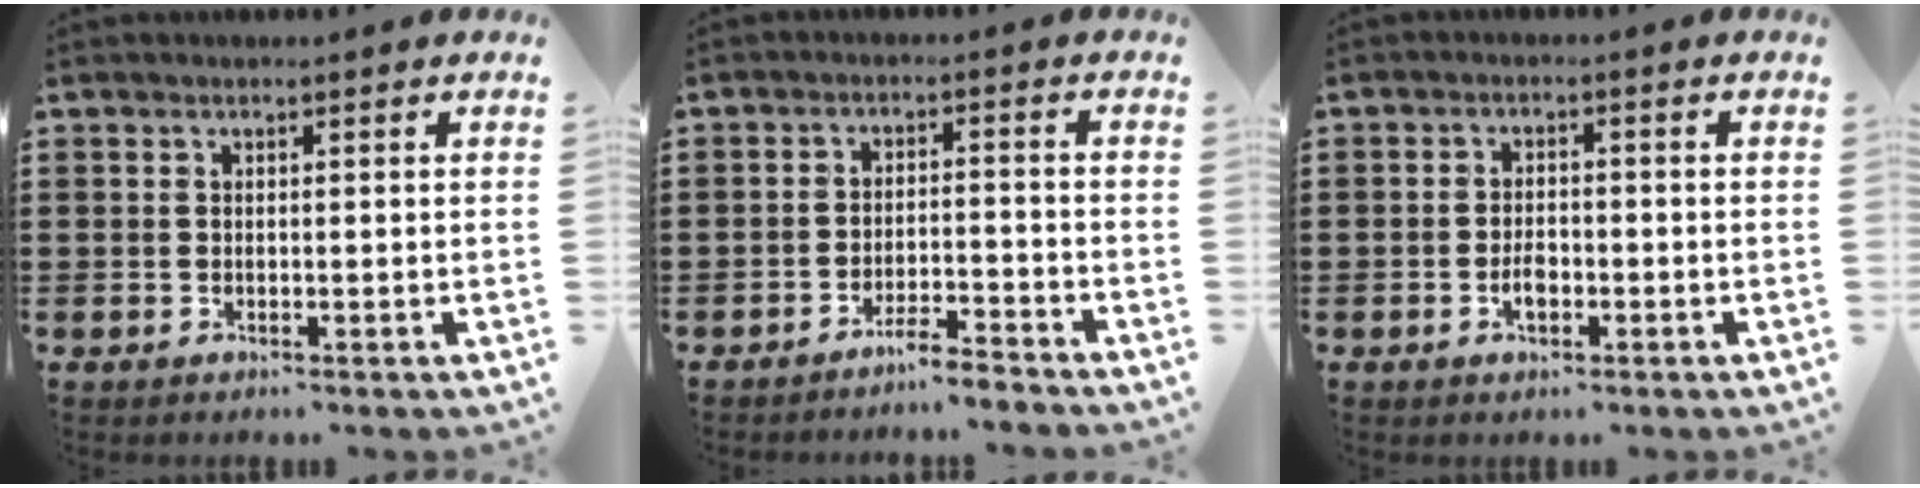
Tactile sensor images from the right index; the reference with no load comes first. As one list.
[{"total": 3.5, "force": [-3.4, -0.1, 0.6], "torque": [-0.014, 0.002, -0.070]}, {"total": 2.7, "force": [-1.1, 1.4, 2.0], "torque": [-0.039, 0.003, -0.020]}]